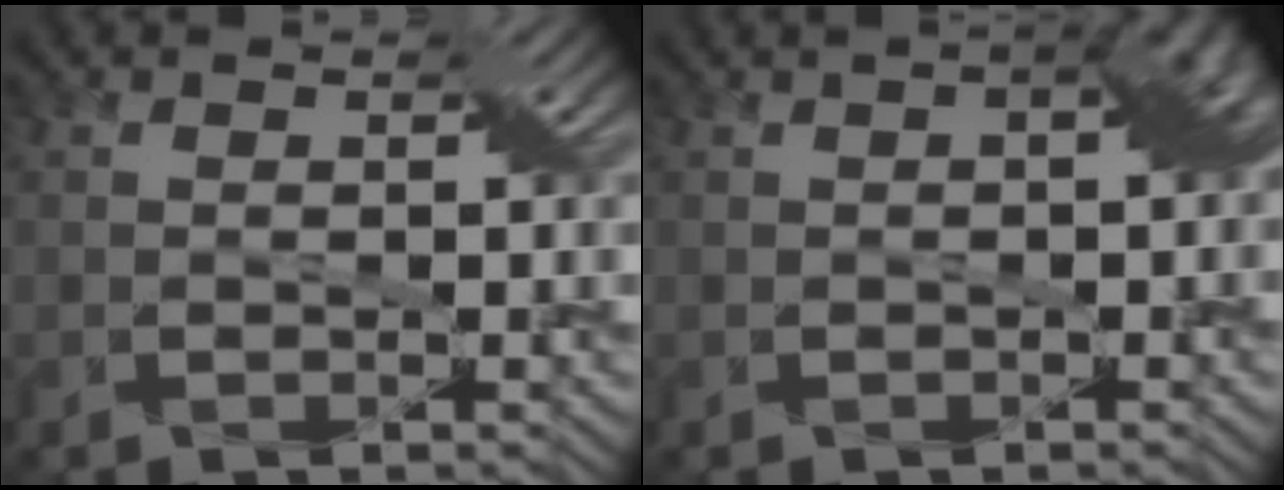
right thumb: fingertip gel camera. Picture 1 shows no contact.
{"total": 3.7, "force": [0.4, 1.6, 3.3], "torque": [-0.036, 0.011, 0.006]}